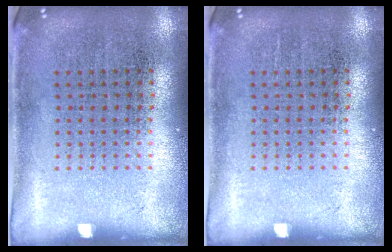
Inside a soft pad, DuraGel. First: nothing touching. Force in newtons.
{"total": 0.0}